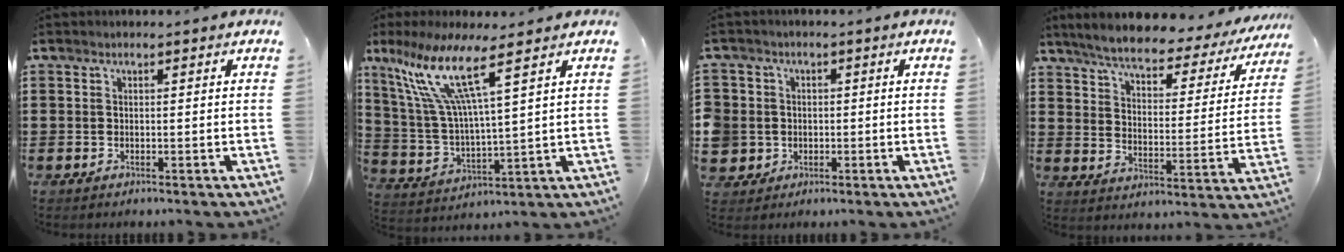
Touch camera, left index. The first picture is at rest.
{"total": 12.0, "force": [7.7, 1.4, 9.1], "torque": [-0.213, -0.035, 0.125]}
{"total": 4.0, "force": [-0.5, 4.0, 0.2], "torque": [-0.038, 0.005, -0.018]}
{"total": 5.4, "force": [4.8, 0.8, 2.5], "torque": [-0.074, -0.028, 0.075]}